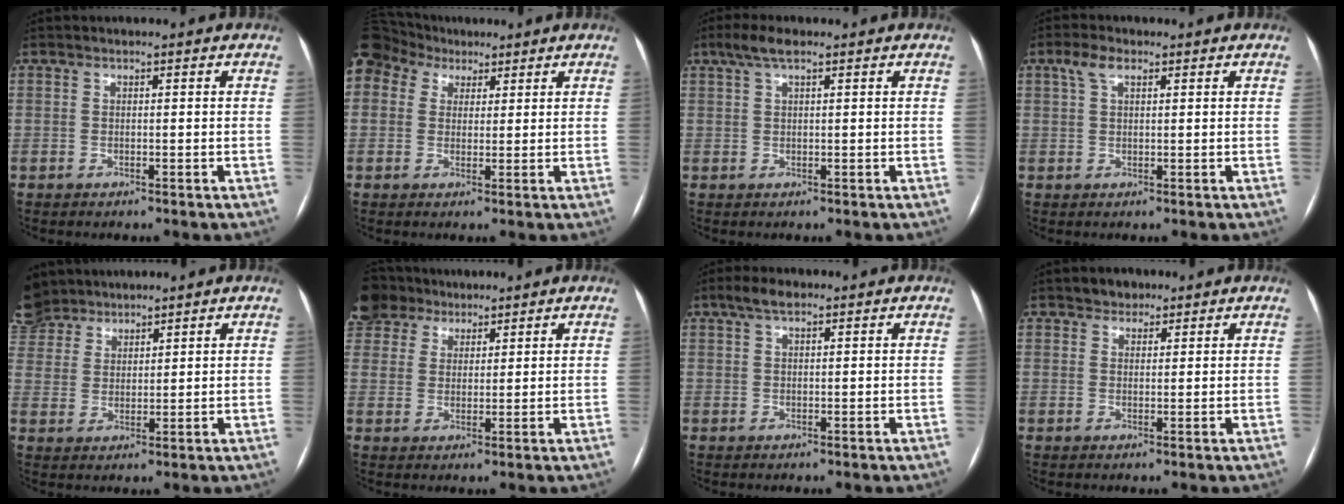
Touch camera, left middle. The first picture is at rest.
{"total": 10.4, "force": [6.0, 7.6, 3.8], "torque": [-0.121, 0.057, 0.118]}
{"total": 3.6, "force": [2.3, 0.8, 2.7], "torque": [-0.059, 0.020, 0.046]}
{"total": 3.1, "force": [1.7, 1.3, 2.3], "torque": [-0.054, 0.019, 0.036]}
{"total": 9.1, "force": [8.3, 3.6, 1.2], "torque": [-0.052, 0.009, 0.179]}
{"total": 6.3, "force": [5.3, 3.4, 0.6], "torque": [-0.016, 0.019, 0.108]}
{"total": 3.3, "force": [2.2, 1.1, 2.2], "torque": [-0.049, 0.016, 0.042]}
{"total": 2.7, "force": [2.0, 1.8, 0.5], "torque": [-0.006, 0.008, 0.029]}